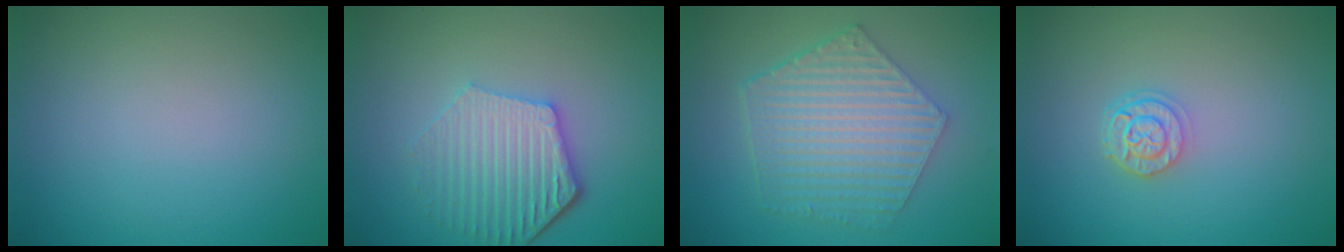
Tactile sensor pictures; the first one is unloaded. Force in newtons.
{"total": 5.4, "press": 4.2, "slide": 3.4}
{"total": 6.7, "press": 4.9, "slide": 4.6}
{"total": 2.4, "press": 1.9, "slide": 1.4}